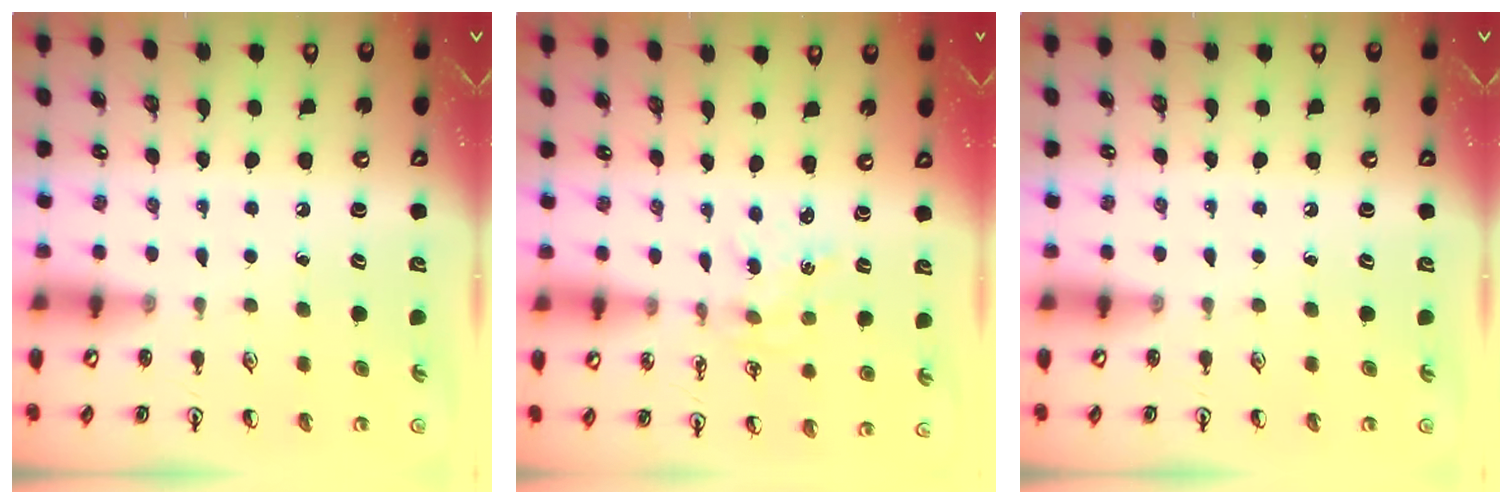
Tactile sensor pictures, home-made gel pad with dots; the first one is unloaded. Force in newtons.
{"total": 0.8, "press": 0.8, "slide": 0.2}
{"total": 0.0}